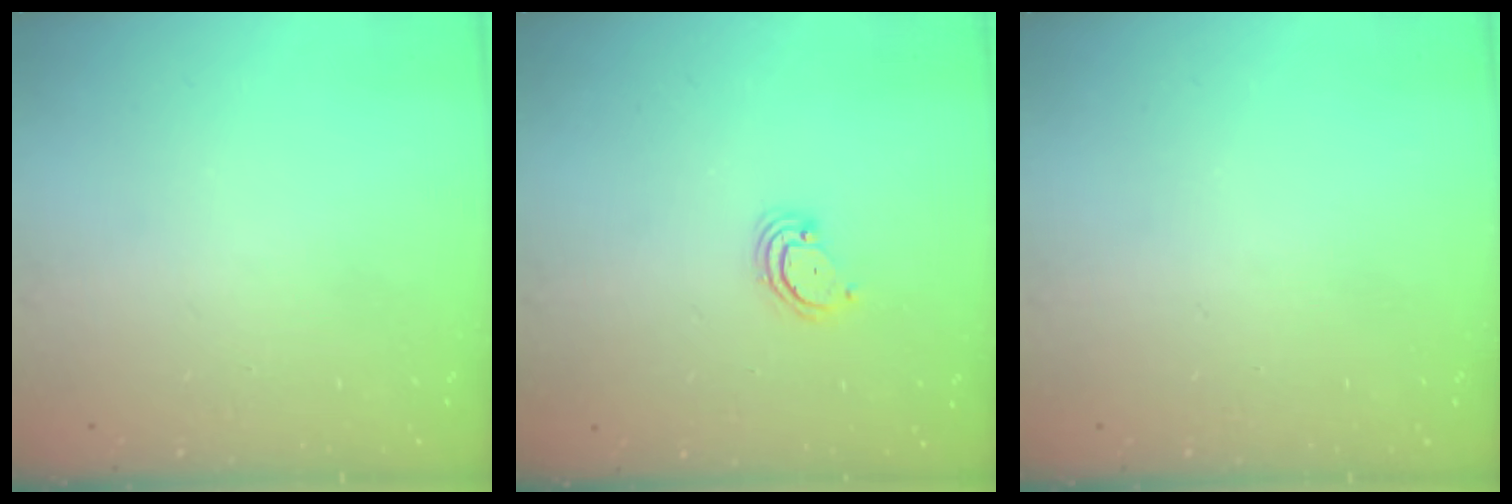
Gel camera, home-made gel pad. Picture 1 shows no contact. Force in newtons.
{"total": 2.9, "press": 2.9, "slide": 0.3}
{"total": 0.0}